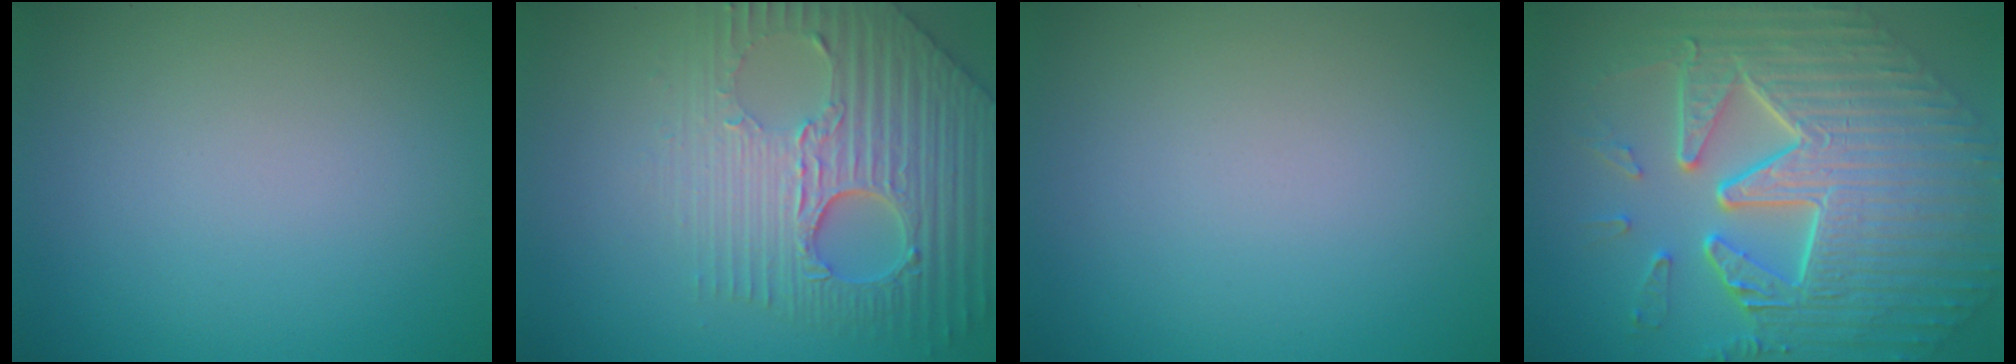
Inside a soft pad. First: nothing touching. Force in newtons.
{"total": 6.7, "press": 5.5, "slide": 4.0}
{"total": 0.0}
{"total": 11.0, "press": 7.4, "slide": 8.1}